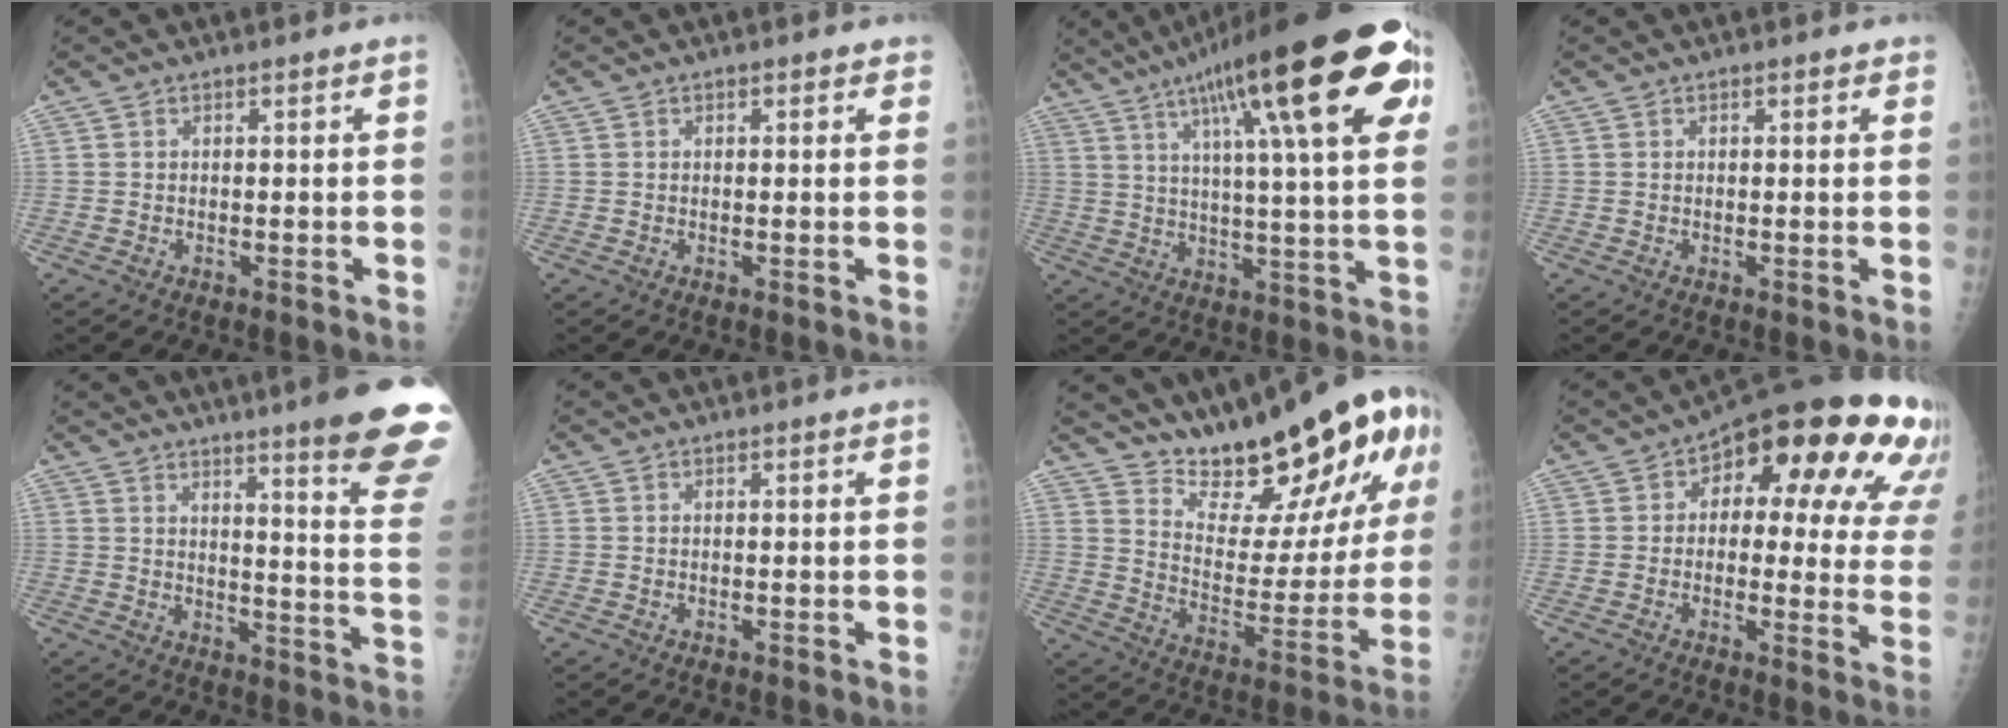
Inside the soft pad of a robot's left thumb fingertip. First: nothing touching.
{"total": 1.4, "force": [0.8, 0.7, 0.9], "torque": [-0.001, 0.000, 0.005]}
{"total": 28.5, "force": [12.3, 6.3, 24.9], "torque": [-0.350, 0.004, 0.181]}
{"total": 1.3, "force": [0.7, 0.7, 0.9], "torque": [-0.002, 0.000, 0.004]}
{"total": 20.3, "force": [14.7, 0.9, 13.9], "torque": [-0.157, -0.100, 0.181]}
{"total": 0.0}
{"total": 22.8, "force": [15.5, 7.3, 15.1], "torque": [-0.175, -0.096, 0.242]}
{"total": 23.4, "force": [10.2, 11.1, 17.9], "torque": [-0.188, 0.011, 0.122]}